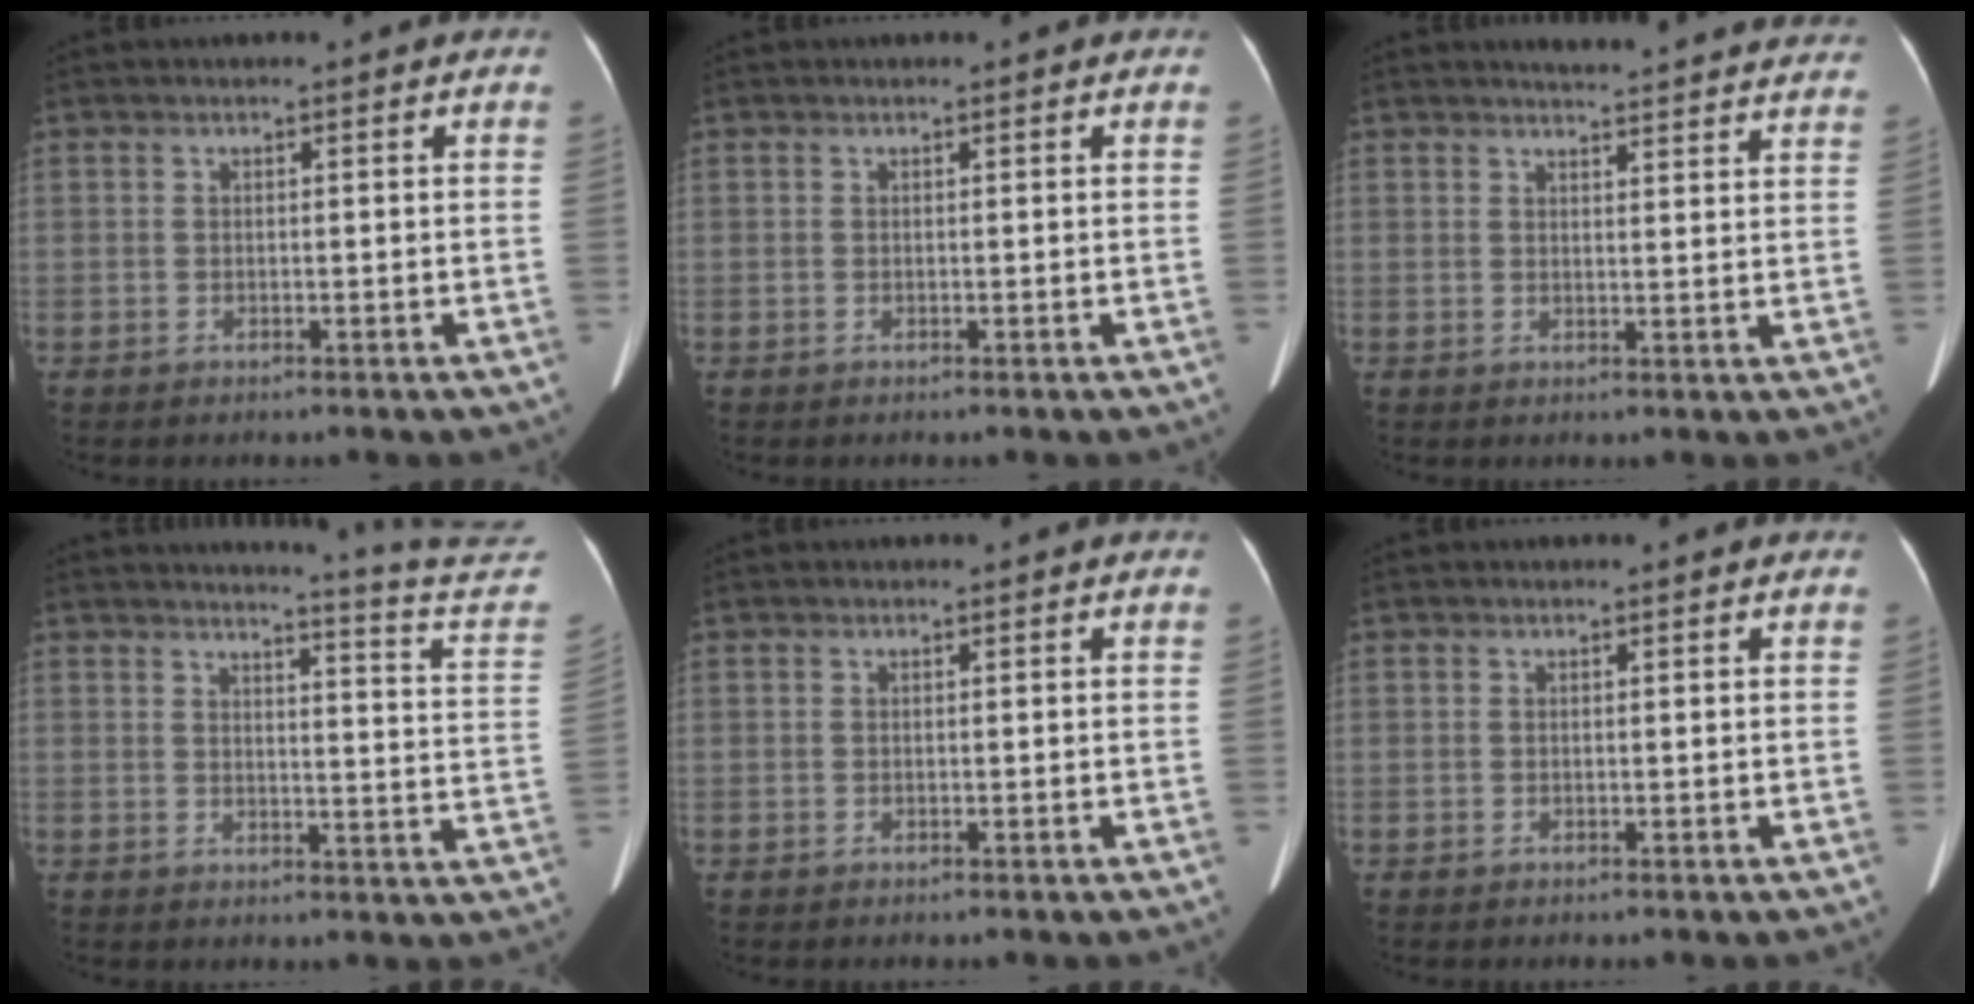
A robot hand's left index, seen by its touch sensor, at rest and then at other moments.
{"total": 0.0}
{"total": 16.6, "force": [15.9, 1.5, 4.7], "torque": [-0.051, -0.022, 0.176]}
{"total": 15.7, "force": [15.3, -2.9, 1.8], "torque": [-0.032, -0.141, 0.153]}
{"total": 0.0}
{"total": 0.0}